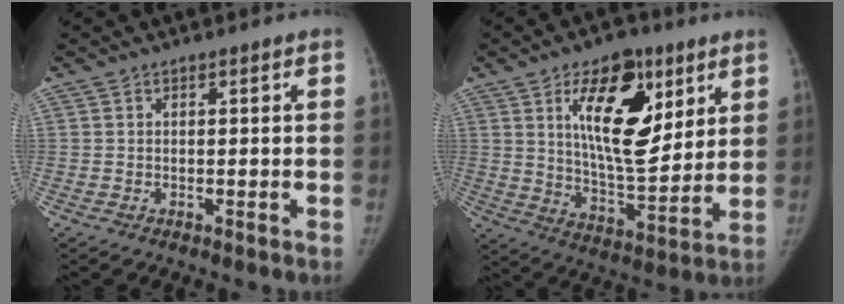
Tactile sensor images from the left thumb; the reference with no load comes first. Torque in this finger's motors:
{"motor_torque": [0.25, 0.38, 1.70, -0.53, 0.12]}